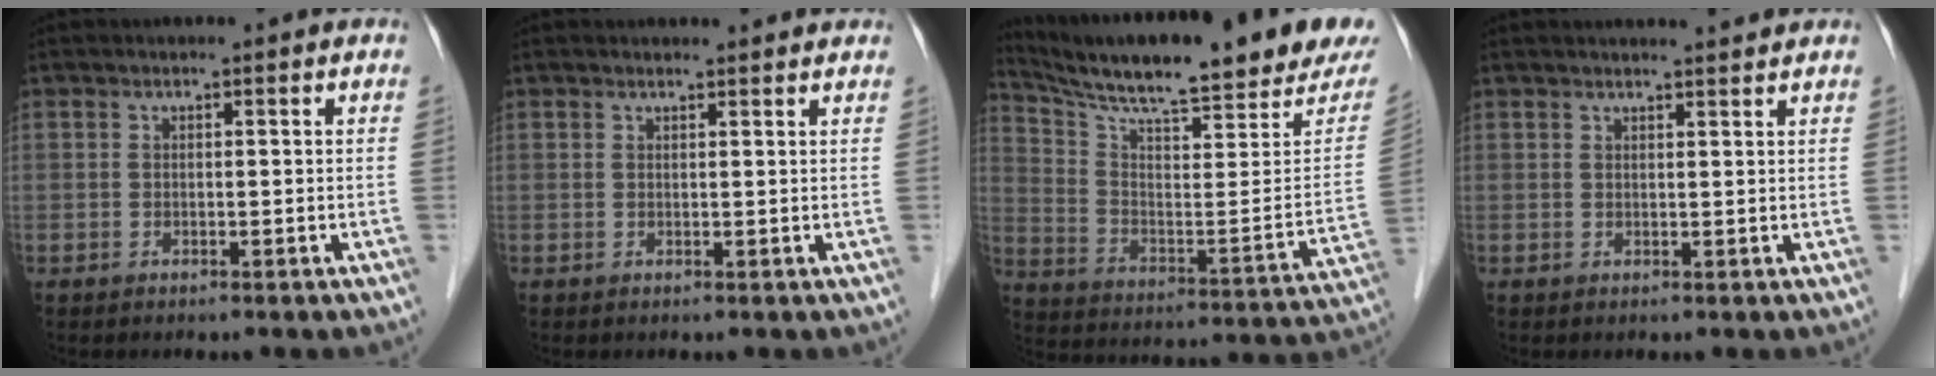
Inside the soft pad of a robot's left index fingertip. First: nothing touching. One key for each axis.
{"total": 3.1, "fx": 3.0, "fy": 0.4, "fz": 0.4, "tx": -0.013, "ty": 0.009, "tz": 0.032}
{"total": 26.0, "fx": 22.5, "fy": 2.3, "fz": 12.6, "tx": -0.213, "ty": -0.060, "tz": 0.316}
{"total": 4.3, "fx": 4.2, "fy": 0.0, "fz": 1.0, "tx": -0.016, "ty": 0.012, "tz": 0.048}